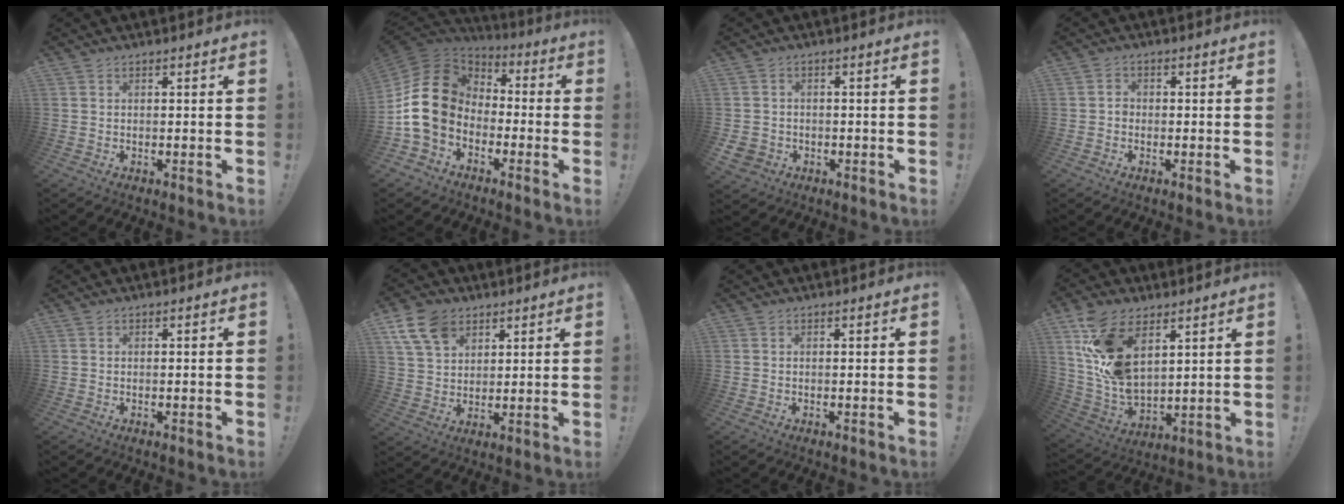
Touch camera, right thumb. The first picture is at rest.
{"total": 17.0, "force": [-0.6, 13.1, 10.8], "torque": [-0.200, 0.015, -0.005]}
{"total": 3.2, "force": [-1.0, 2.8, 1.2], "torque": [-0.025, -0.005, -0.020]}
{"total": 2.0, "force": [-0.9, 1.5, 1.0], "torque": [-0.019, 0.009, -0.016]}
{"total": 0.0}
{"total": 11.0, "force": [6.1, 7.3, 5.5], "torque": [-0.095, -0.020, 0.121]}
{"total": 0.0}
{"total": 15.7, "force": [8.2, 8.7, 10.1], "torque": [-0.211, -0.046, 0.158]}